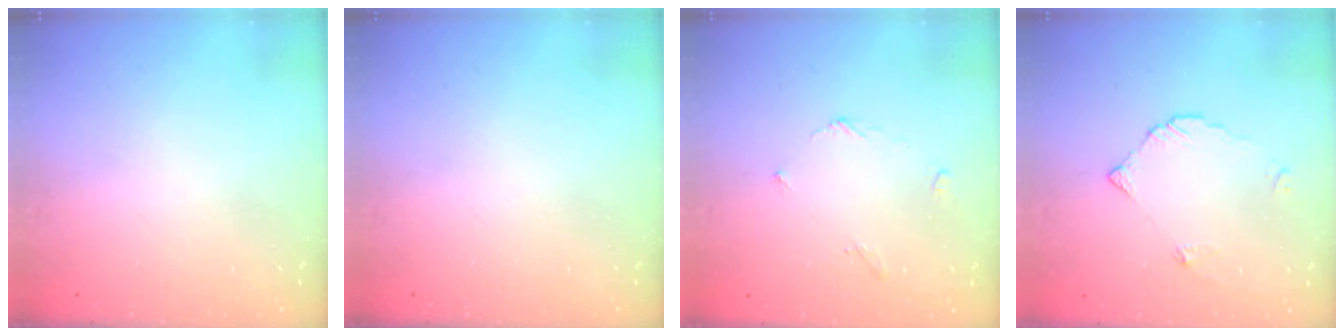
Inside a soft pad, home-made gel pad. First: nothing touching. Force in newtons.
{"total": 0.0}
{"total": 3.7, "press": 3.6, "slide": 0.4}
{"total": 3.5, "press": 3.5, "slide": 0.3}